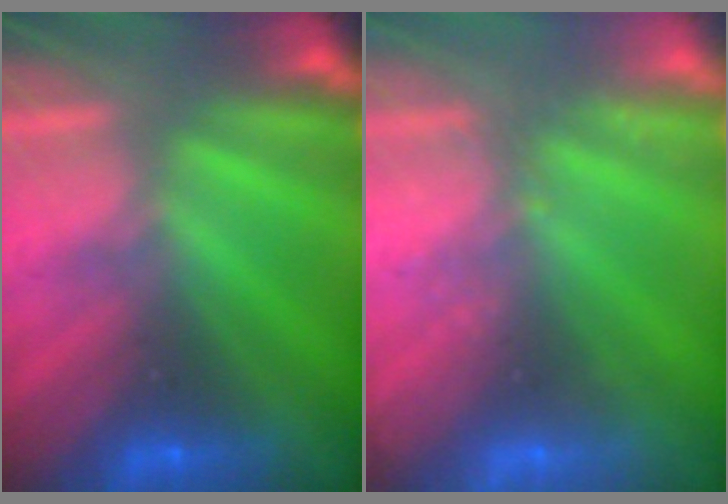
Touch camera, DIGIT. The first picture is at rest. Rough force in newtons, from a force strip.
{"total": 2.4}